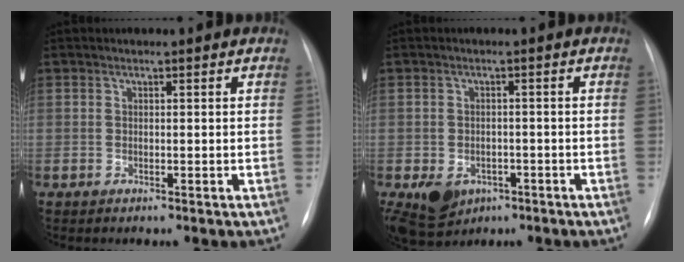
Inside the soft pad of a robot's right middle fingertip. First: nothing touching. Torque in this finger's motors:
{"motor_torque": [0.61, -0.59, 0.07, 0.04]}